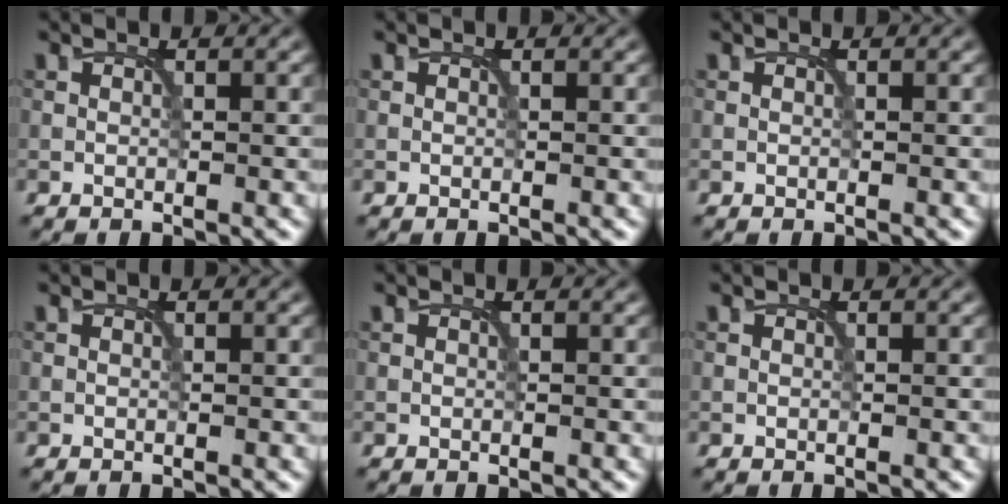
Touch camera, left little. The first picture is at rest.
{"total": 0.0}
{"total": 0.0}
{"total": 0.0}
{"total": 0.0}
{"total": 0.0}